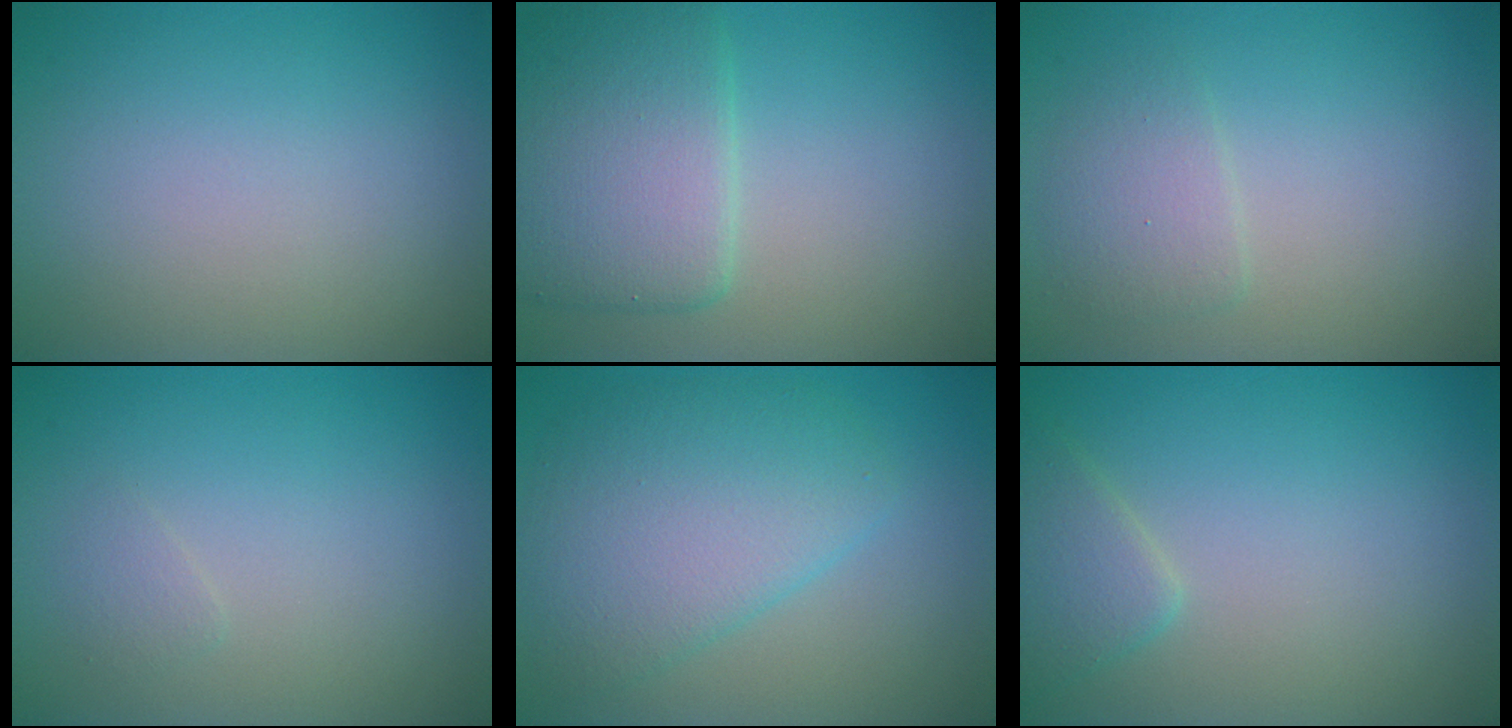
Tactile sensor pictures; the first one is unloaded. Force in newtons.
{"total": 5.9, "press": 5.9, "slide": 0.2}
{"total": 2.0, "press": 2.0, "slide": 0.1}
{"total": 0.7, "press": 0.7, "slide": 0.1}
{"total": 6.1, "press": 6.1, "slide": 0.1}
{"total": 2.3, "press": 2.3, "slide": 0.1}